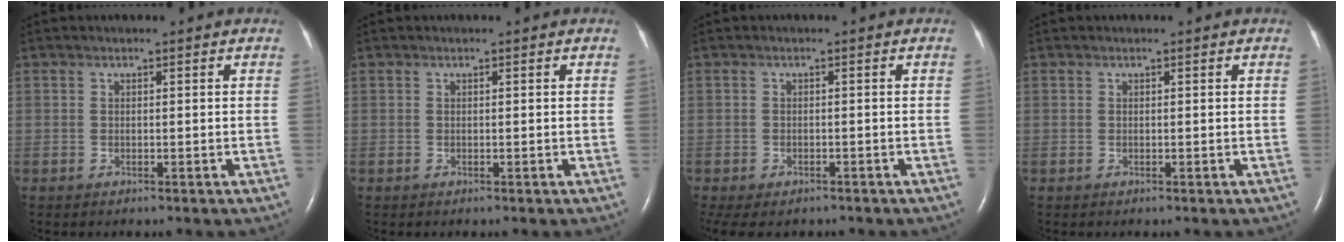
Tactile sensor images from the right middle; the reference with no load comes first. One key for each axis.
{"total": 0.0}
{"total": 7.3, "fx": -5.4, "fy": 3.8, "fz": 3.2, "tx": -0.065, "ty": -0.007, "tz": -0.072}
{"total": 0.0}